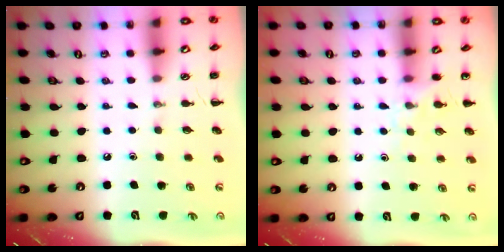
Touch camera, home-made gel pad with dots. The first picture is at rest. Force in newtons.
{"total": 6.0, "press": 5.7, "slide": 1.9}